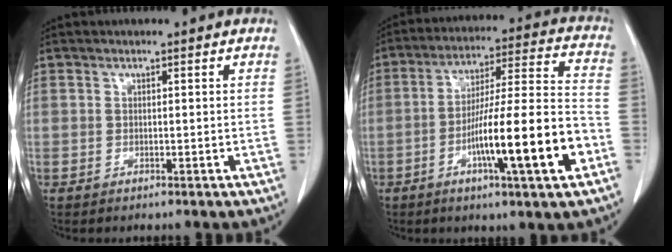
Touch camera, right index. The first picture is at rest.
{"total": 17.1, "force": [-6.1, 0.6, 16.0], "torque": [-0.267, -0.001, -0.097]}